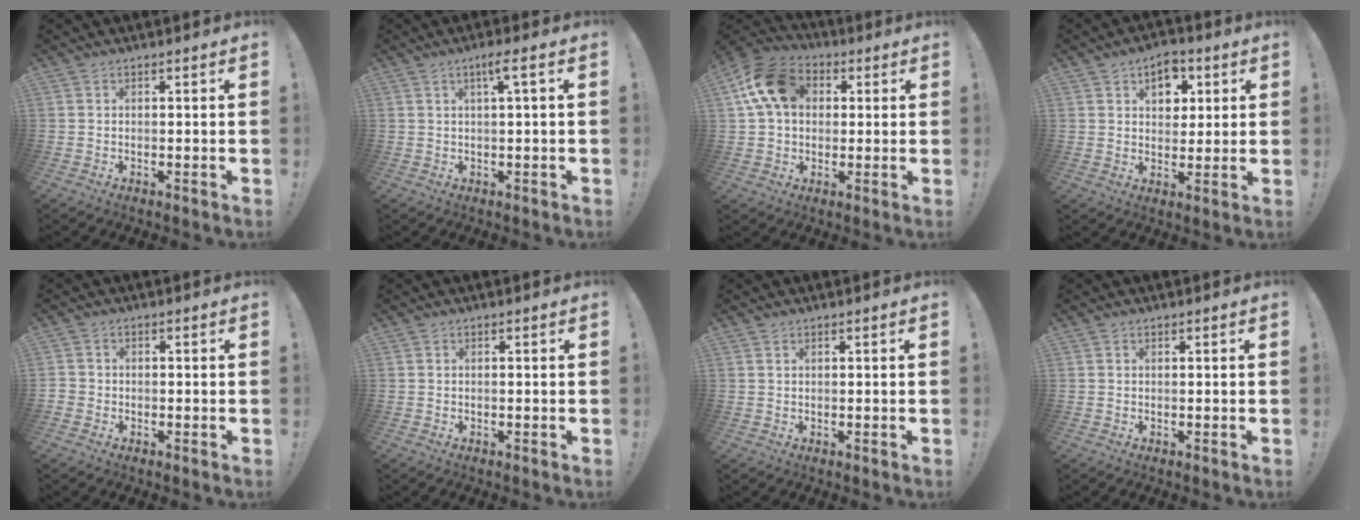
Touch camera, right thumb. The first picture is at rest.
{"total": 4.1, "force": [1.3, 0.0, 3.9], "torque": [-0.067, -0.001, 0.013]}
{"total": 15.0, "force": [4.0, 11.2, 9.2], "torque": [-0.159, 0.004, 0.081]}
{"total": 8.3, "force": [3.6, 6.2, 4.3], "torque": [-0.048, -0.013, 0.064]}
{"total": 1.7, "force": [-0.8, 1.4, 0.6], "torque": [-0.009, 0.006, -0.013]}
{"total": 0.0}
{"total": 0.5, "force": [0.4, 0.3, 0.2], "torque": [0.002, -0.002, 0.007]}
{"total": 0.0}